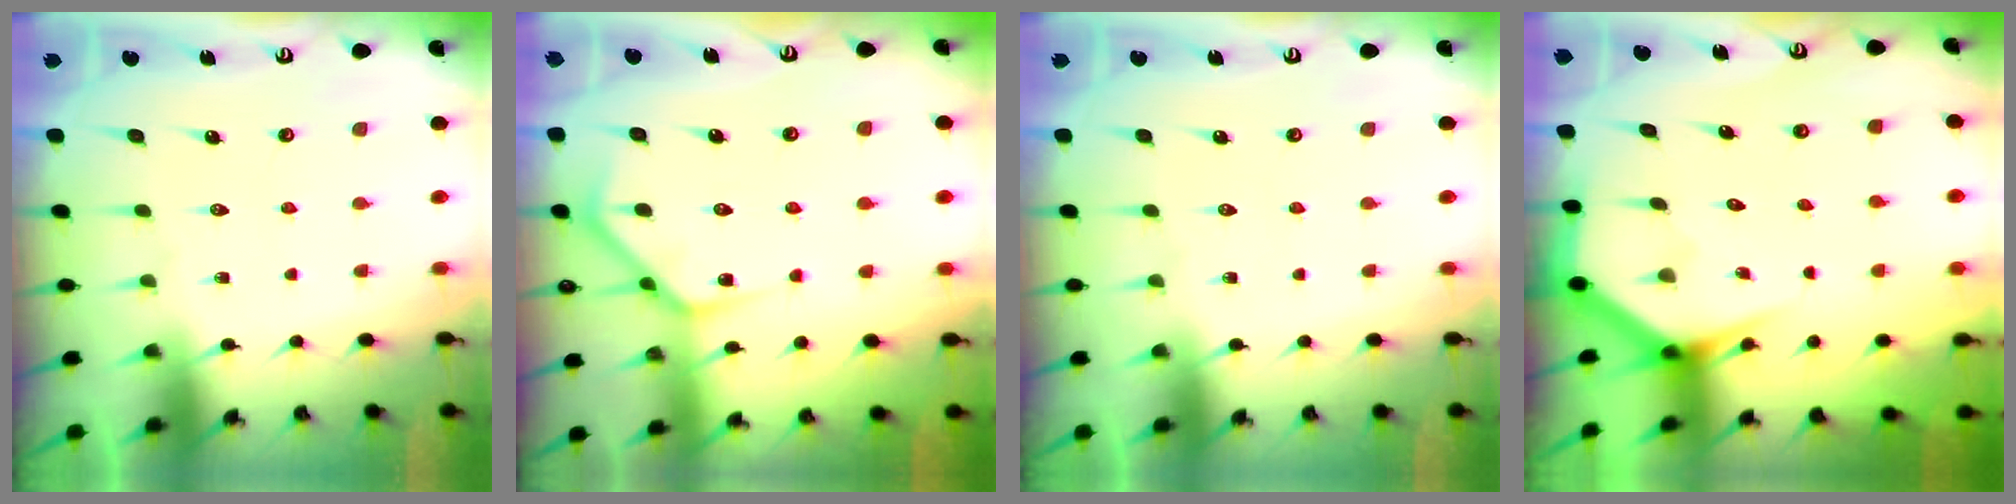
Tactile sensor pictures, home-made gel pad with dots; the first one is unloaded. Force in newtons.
{"total": 7.4, "press": 7.3, "slide": 0.8}
{"total": 0.0}
{"total": 3.6, "press": 3.6, "slide": 0.3}